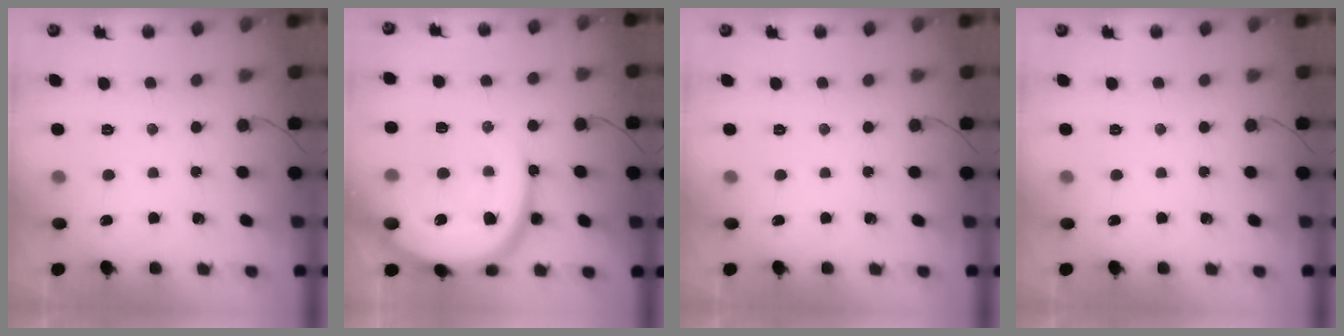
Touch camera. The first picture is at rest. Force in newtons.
{"total": 21.8, "press": 21.7, "slide": 2.0}
{"total": 0.0}
{"total": 0.0}